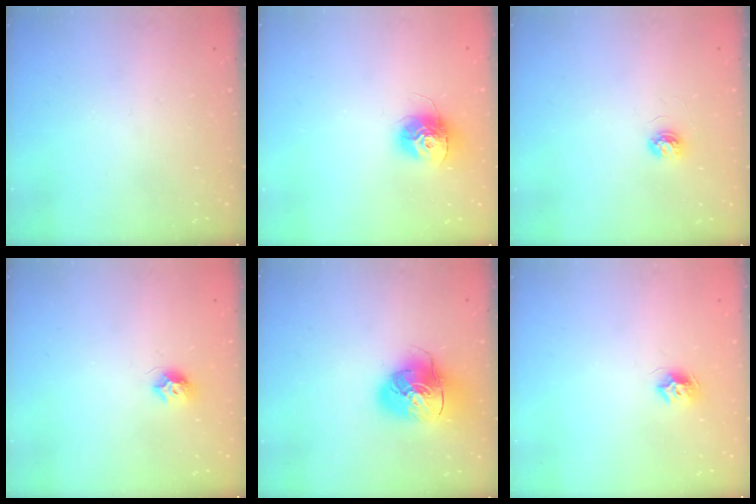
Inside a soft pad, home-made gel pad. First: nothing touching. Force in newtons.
{"total": 12.0, "press": 11.9, "slide": 1.0}
{"total": 3.7, "press": 3.7, "slide": 0.5}
{"total": 7.4, "press": 7.4, "slide": 0.3}
{"total": 14.7, "press": 14.5, "slide": 2.4}
{"total": 8.2, "press": 8.1, "slide": 0.5}